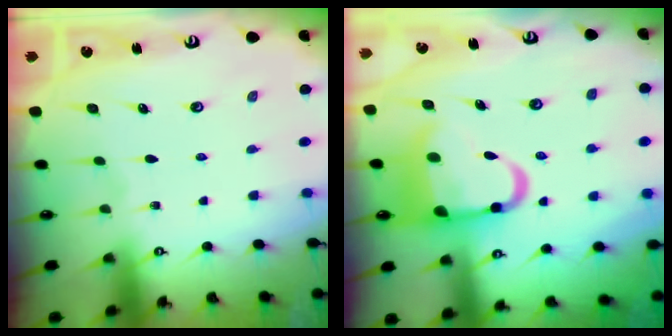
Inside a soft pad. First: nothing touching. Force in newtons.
{"total": 12.8, "press": 12.6, "slide": 1.8}